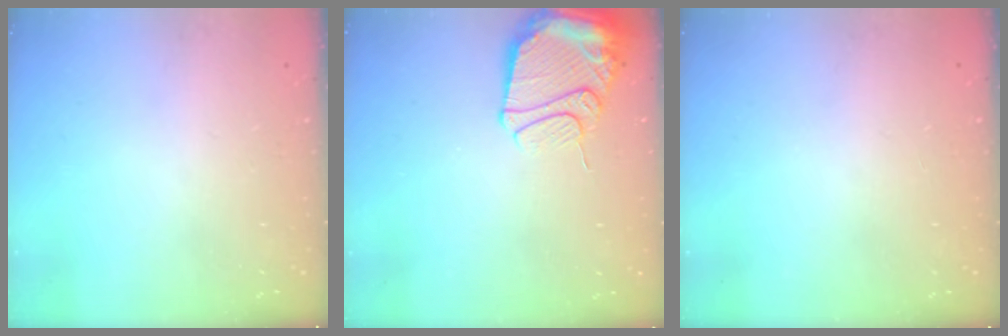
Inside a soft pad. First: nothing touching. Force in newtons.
{"total": 13.4, "press": 13.3, "slide": 1.6}
{"total": 0.0}